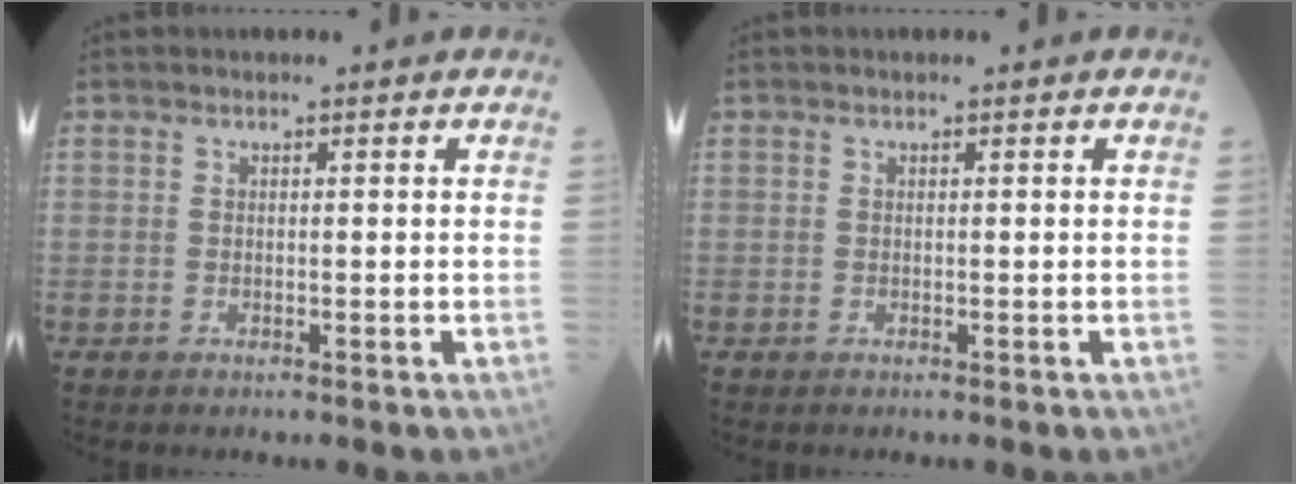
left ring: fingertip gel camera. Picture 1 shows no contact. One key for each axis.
{"total": 0.0}